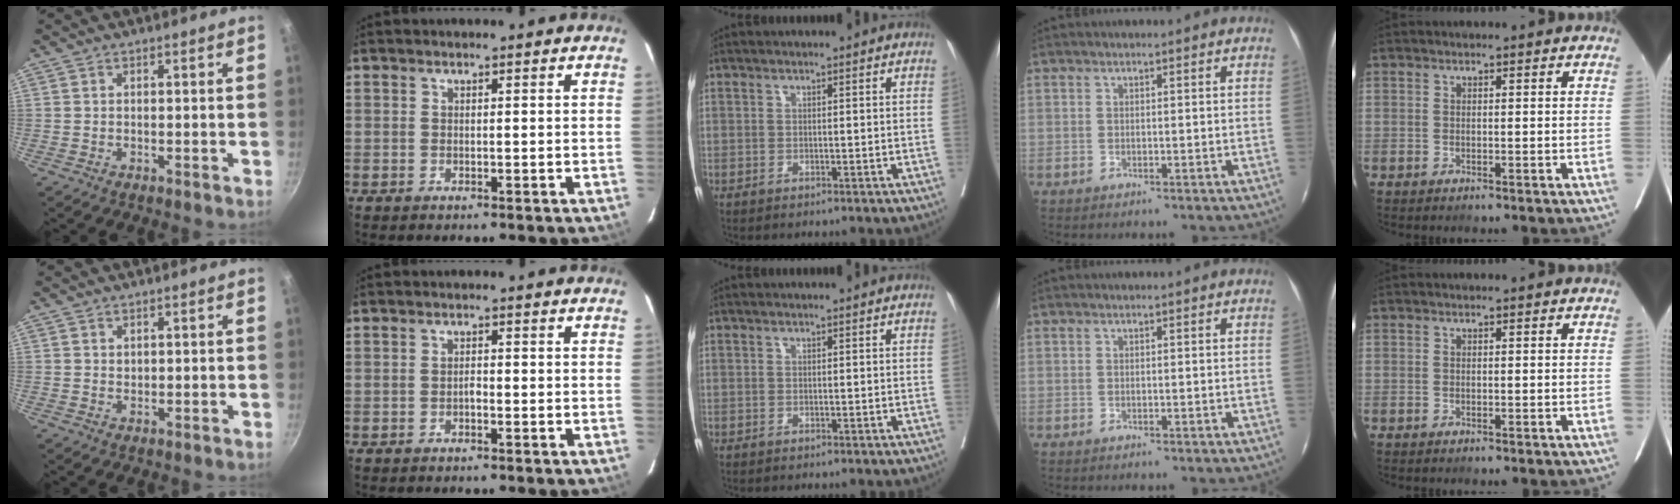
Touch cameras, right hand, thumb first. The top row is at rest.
{"thumb": {"total": 0.8, "force": [0.5, 0.6, 0.3], "torque": [0.001, -0.004, 0.008]}, "index": {"total": 1.1, "force": [-0.5, 0.4, 0.9], "torque": [-0.017, 0.003, -0.009]}}